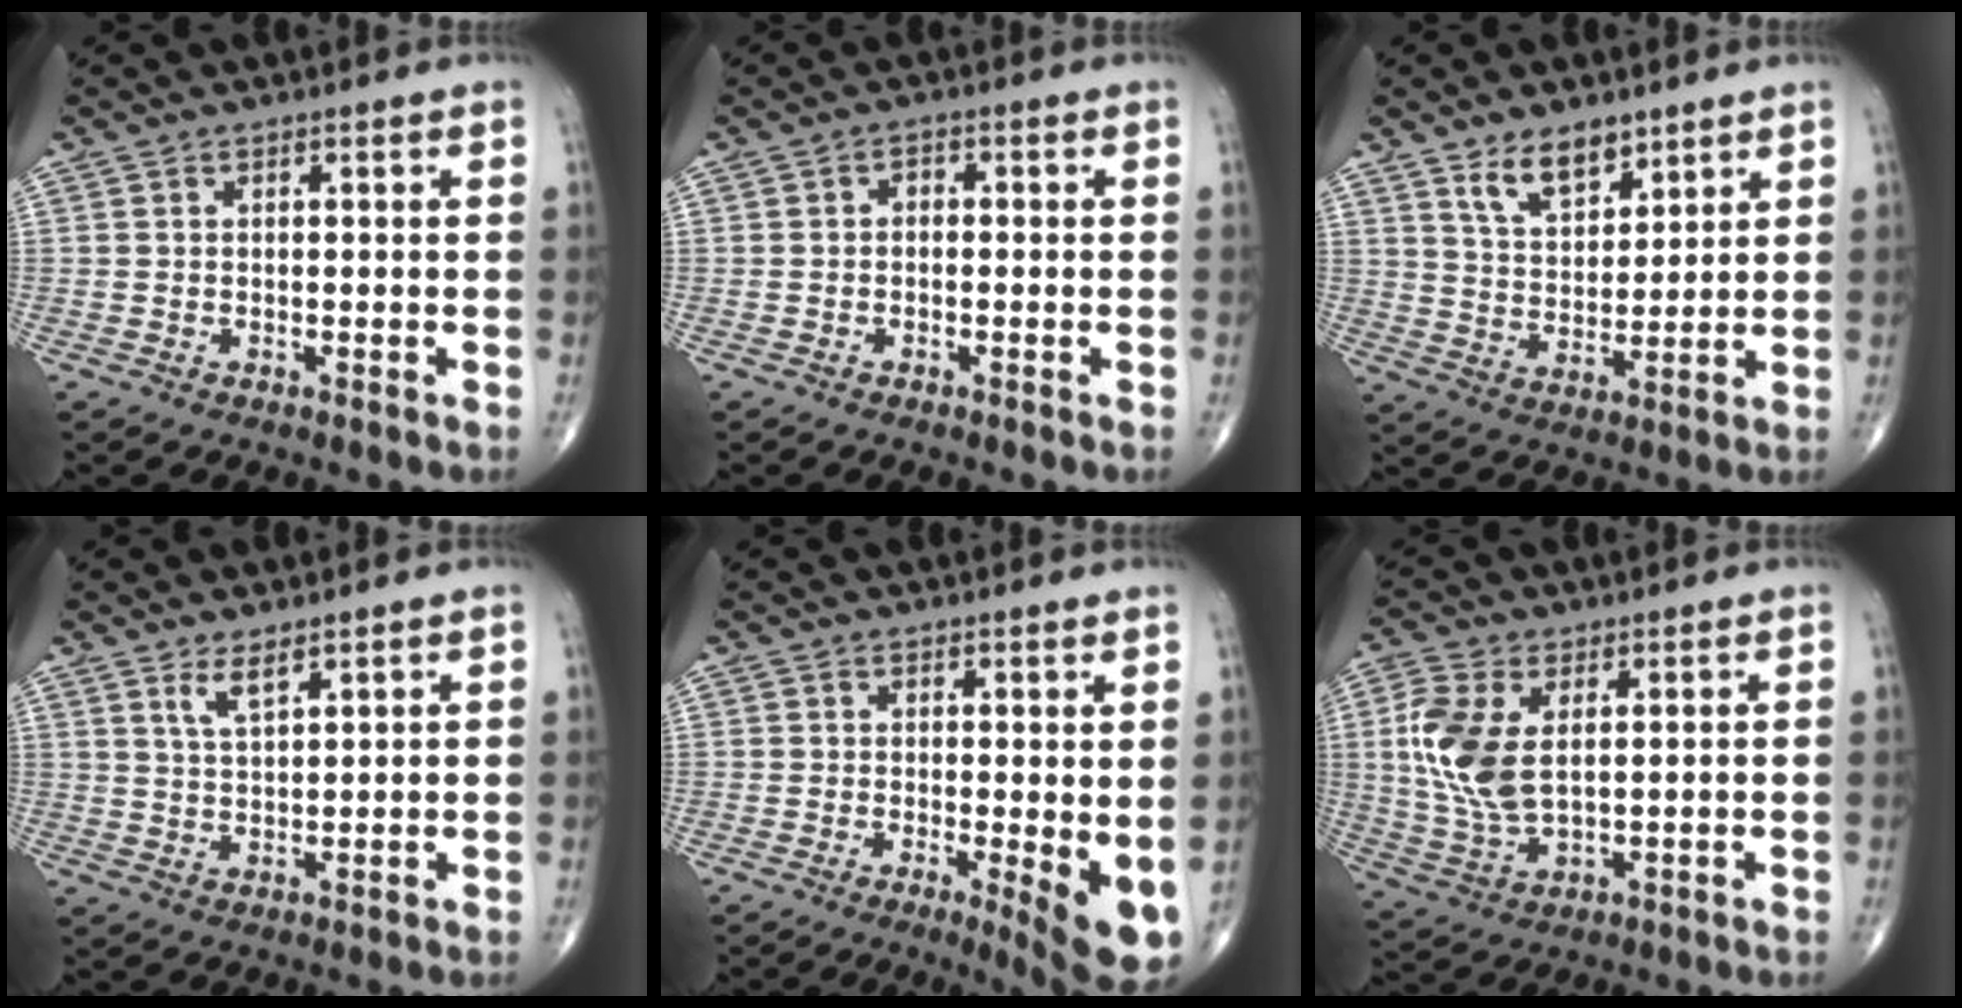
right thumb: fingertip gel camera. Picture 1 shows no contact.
{"total": 1.1, "force": [-0.3, 0.8, 0.7], "torque": [-0.006, 0.003, -0.012]}
{"total": 8.4, "force": [5.7, 4.2, 4.5], "torque": [-0.055, -0.041, 0.108]}
{"total": 3.8, "force": [2.6, 1.1, 2.6], "torque": [-0.047, -0.019, 0.053]}
{"total": 7.5, "force": [0.0, 2.3, 7.1], "torque": [-0.092, -0.017, 0.005]}
{"total": 11.0, "force": [2.2, 5.9, 9.0], "torque": [-0.206, -0.010, 0.049]}